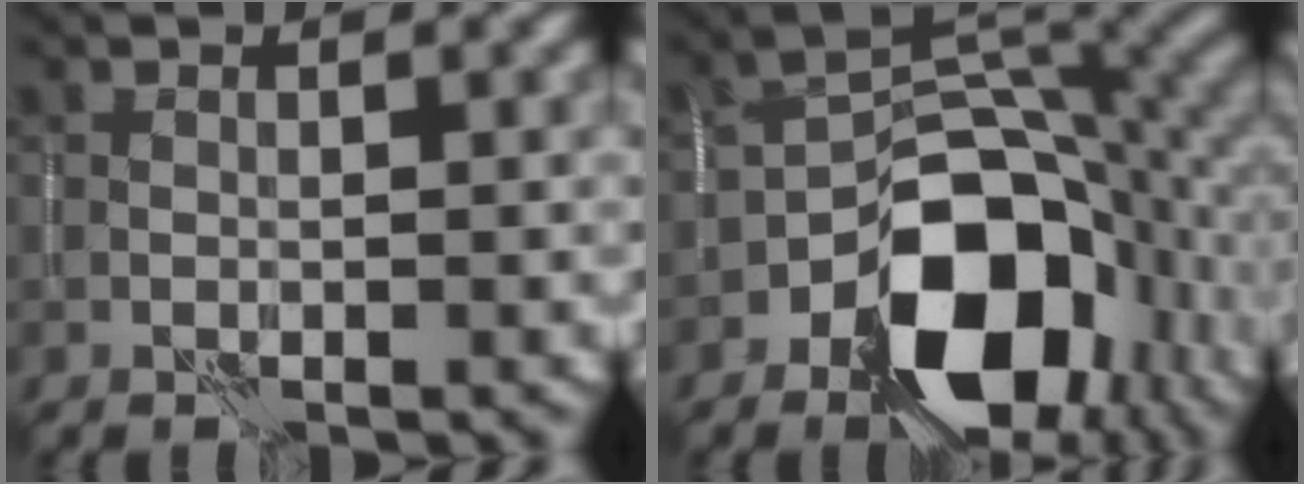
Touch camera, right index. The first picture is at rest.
{"total": 13.0, "force": [-5.8, 7.8, 8.5], "torque": [-0.116, -0.005, -0.096]}